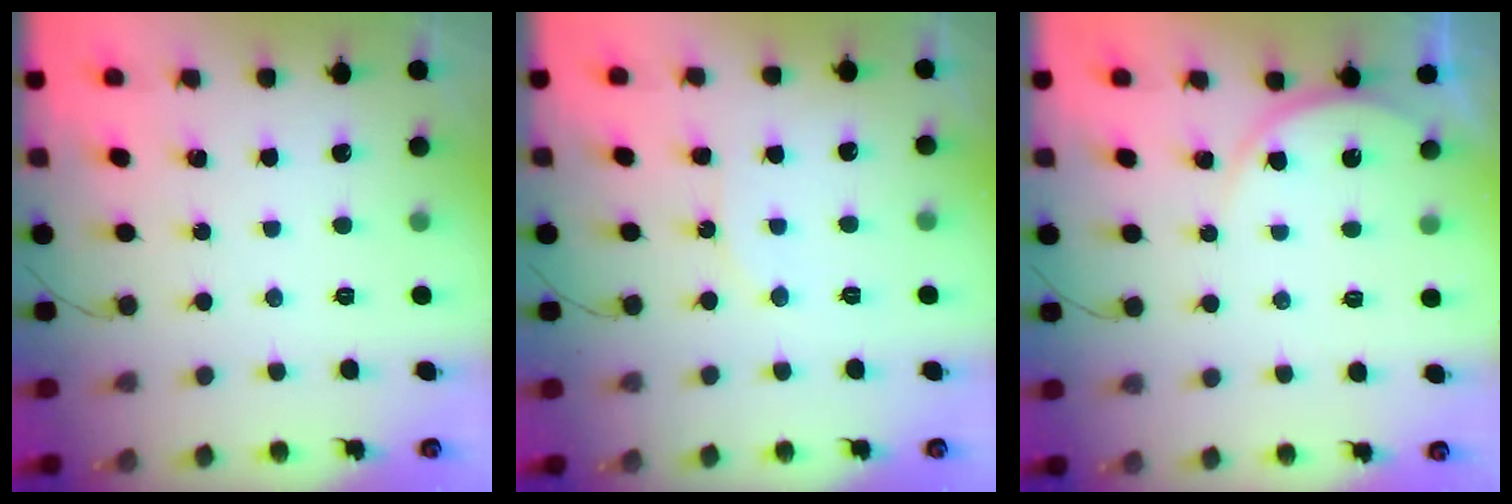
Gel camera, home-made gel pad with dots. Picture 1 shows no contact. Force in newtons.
{"total": 5.4, "press": 5.4, "slide": 0.7}
{"total": 4.6, "press": 4.6, "slide": 0.5}